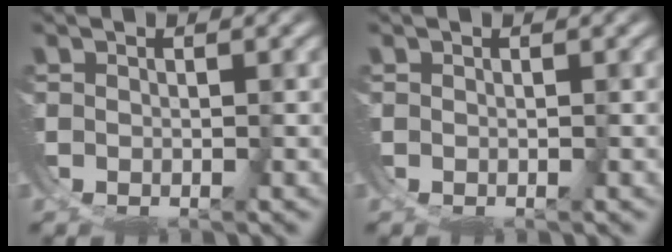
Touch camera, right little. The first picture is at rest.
{"total": 0.0}